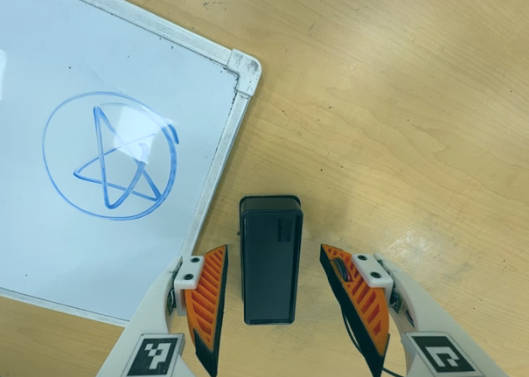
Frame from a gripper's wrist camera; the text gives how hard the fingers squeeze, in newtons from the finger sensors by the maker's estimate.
{"total": 0.0}